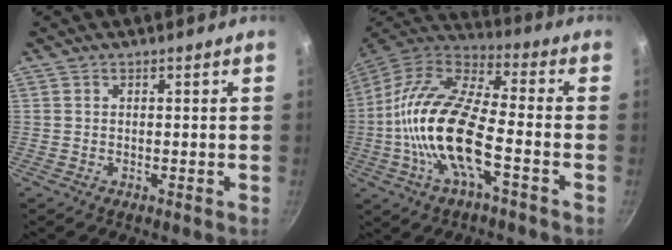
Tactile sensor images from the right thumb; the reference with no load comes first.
{"total": 19.0, "force": [-4.4, 7.2, 17.0], "torque": [-0.329, 0.033, -0.102]}